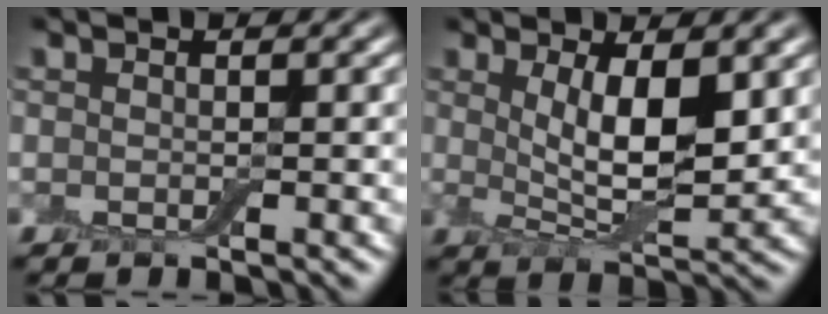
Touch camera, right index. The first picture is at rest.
{"total": 6.1, "force": [1.5, 2.1, 5.5], "torque": [-0.103, -0.010, 0.031]}